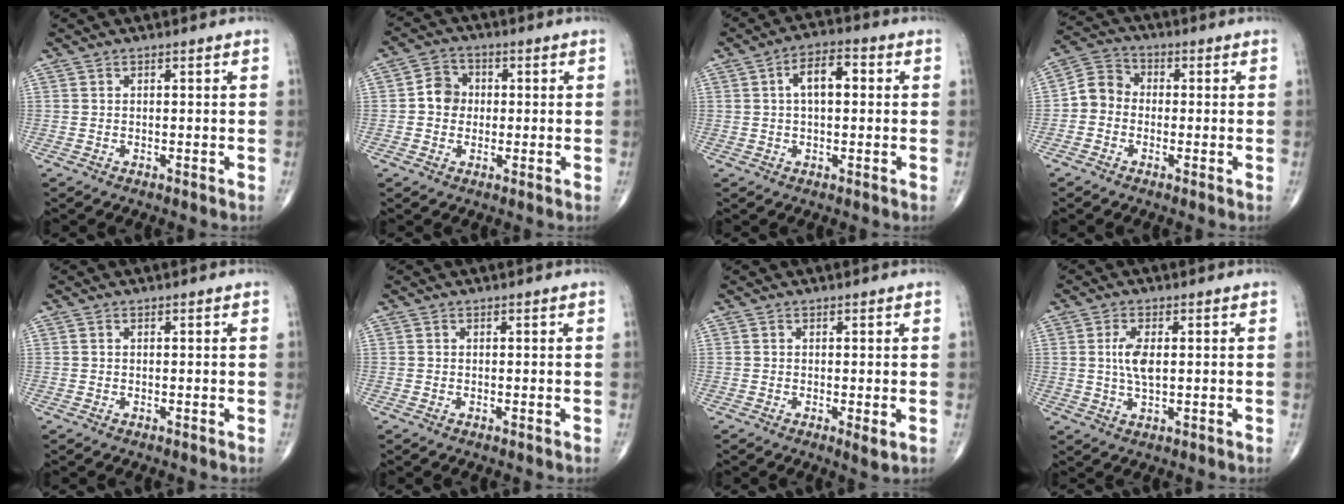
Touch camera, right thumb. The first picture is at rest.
{"total": 5.2, "force": [0.0, 4.6, 2.4], "torque": [-0.022, 0.012, -0.010]}
{"total": 7.1, "force": [1.2, 3.5, 6.0], "torque": [-0.095, 0.018, 0.014]}
{"total": 5.8, "force": [-1.1, 5.1, 2.6], "torque": [-0.029, 0.023, -0.039]}
{"total": 0.0}
{"total": 0.0}
{"total": 2.0, "force": [-0.3, 0.6, 1.9], "torque": [-0.032, -0.009, -0.006]}
{"total": 5.2, "force": [0.7, 2.2, 4.6], "torque": [-0.095, -0.004, 0.014]}